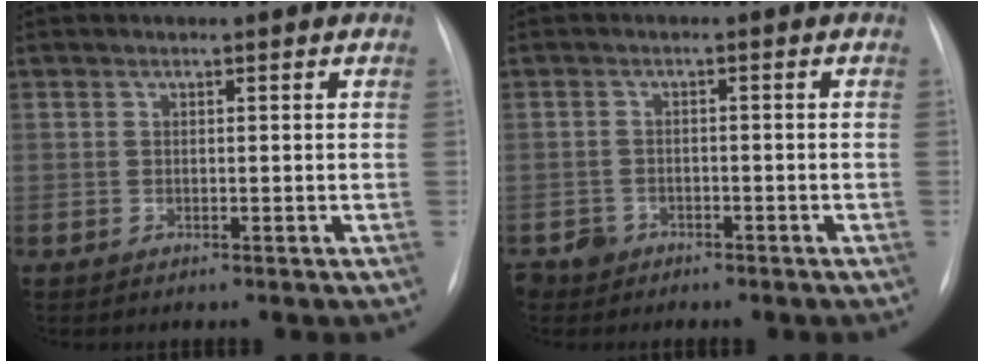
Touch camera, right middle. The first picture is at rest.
{"total": 3.0, "force": [-2.1, 2.1, -0.3], "torque": [0.004, 0.007, -0.037]}